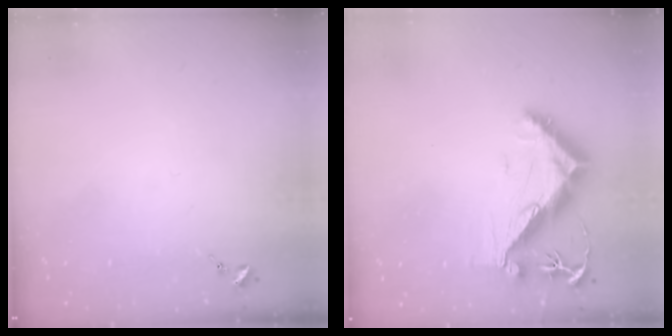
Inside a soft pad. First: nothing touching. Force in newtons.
{"total": 11.0, "press": 10.9, "slide": 1.0}